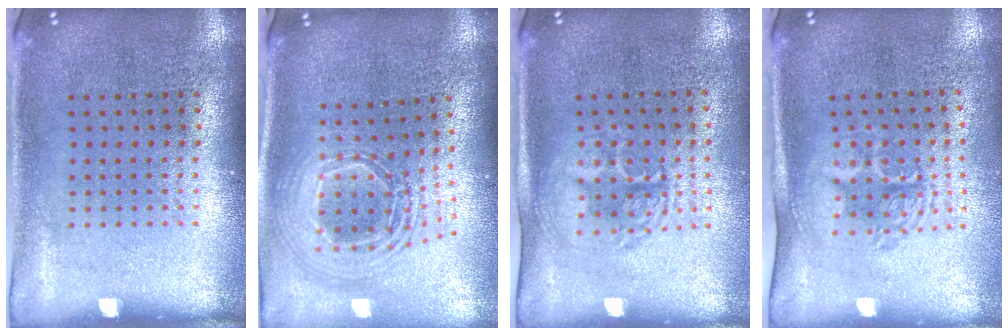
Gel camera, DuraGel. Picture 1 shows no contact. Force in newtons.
{"total": 2.4, "press": 1.8, "slide": 1.6}
{"total": 1.6, "press": 1.4, "slide": 0.8}
{"total": 1.7, "press": 1.4, "slide": 1.1}